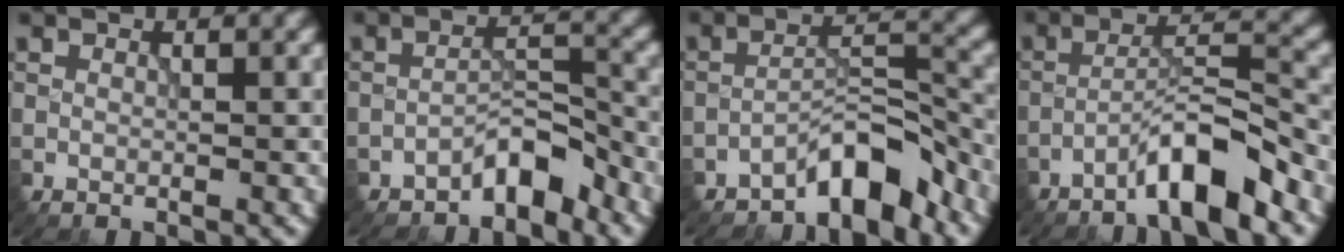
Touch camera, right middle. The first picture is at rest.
{"total": 3.4, "force": [-2.8, 0.9, 1.7], "torque": [-0.021, 0.021, -0.049]}
{"total": 5.0, "force": [-4.1, 1.2, 2.6], "torque": [-0.031, 0.018, -0.076]}
{"total": 5.4, "force": [-3.7, 0.6, 3.9], "torque": [-0.063, 0.019, -0.073]}